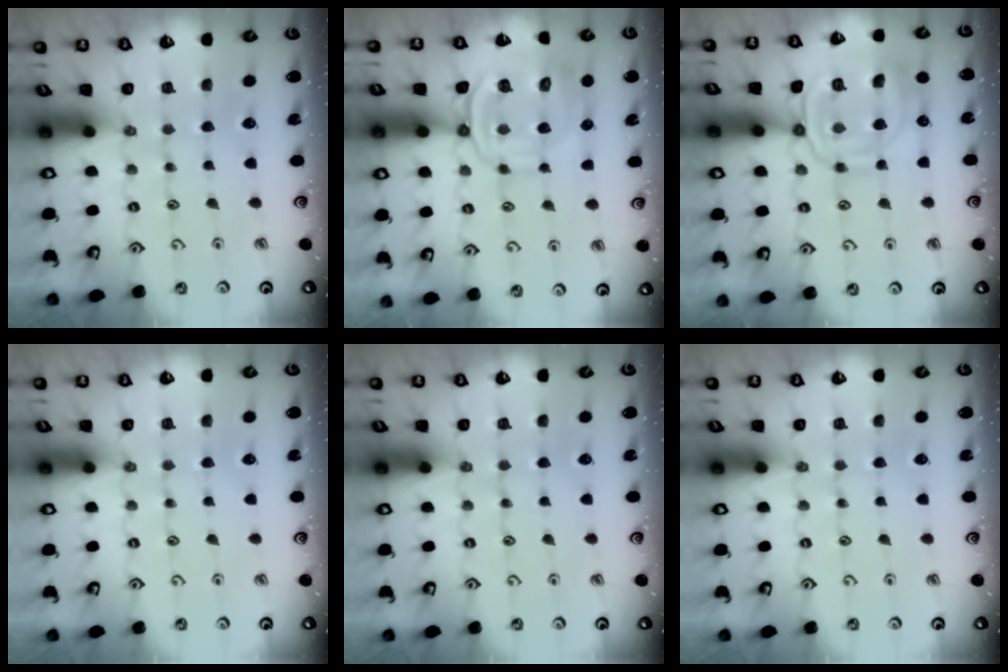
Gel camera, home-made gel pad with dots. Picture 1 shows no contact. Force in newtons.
{"total": 11.5, "press": 11.4, "slide": 1.5}
{"total": 14.2, "press": 14.2, "slide": 1.5}
{"total": 0.0}
{"total": 0.0}
{"total": 0.0}